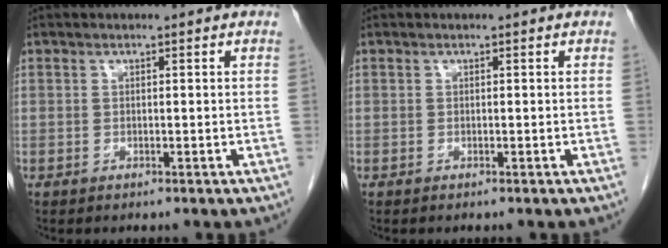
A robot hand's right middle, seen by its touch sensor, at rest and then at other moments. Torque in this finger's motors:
{"motor_torque": [0.90, -0.86, 0.04, 0.01]}